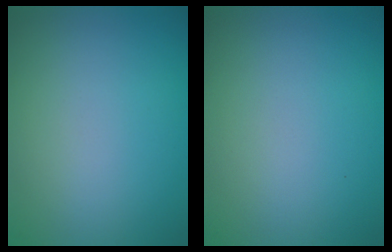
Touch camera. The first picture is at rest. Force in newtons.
{"total": 0.0}